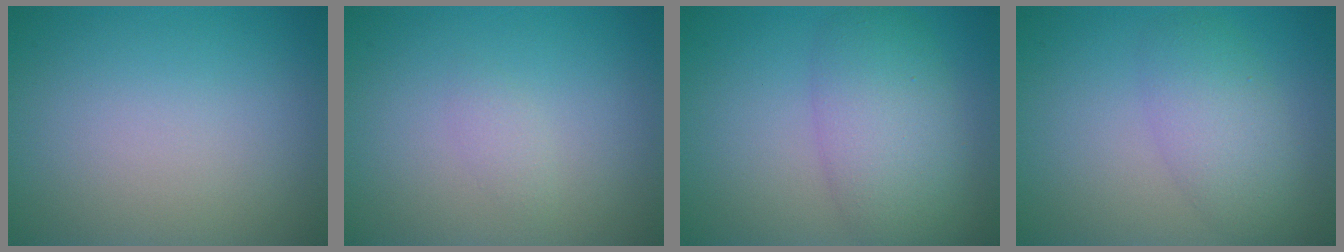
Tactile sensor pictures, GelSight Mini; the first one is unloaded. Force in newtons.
{"total": 0.9, "press": 0.9, "slide": 0.0}
{"total": 5.8, "press": 5.8, "slide": 0.2}
{"total": 3.7, "press": 3.7, "slide": 0.1}